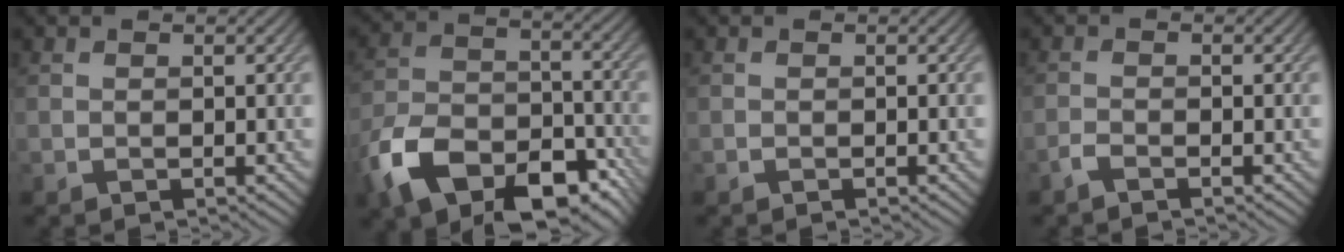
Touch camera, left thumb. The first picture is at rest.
{"total": 15.4, "force": [-9.3, 8.8, 8.5], "torque": [-0.201, -0.039, -0.162]}
{"total": 0.0}
{"total": 1.3, "force": [-1.1, 0.0, 0.6], "torque": [-0.016, 0.002, -0.030]}